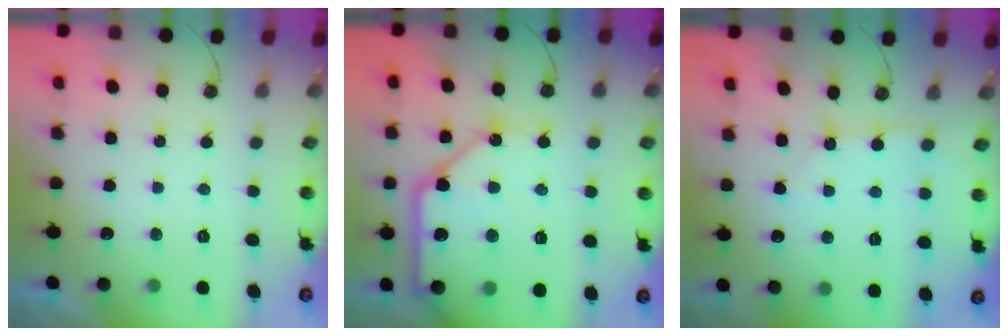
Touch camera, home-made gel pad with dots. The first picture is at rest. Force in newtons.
{"total": 18.4, "press": 18.3, "slide": 2.1}
{"total": 2.1, "press": 2.1, "slide": 0.2}